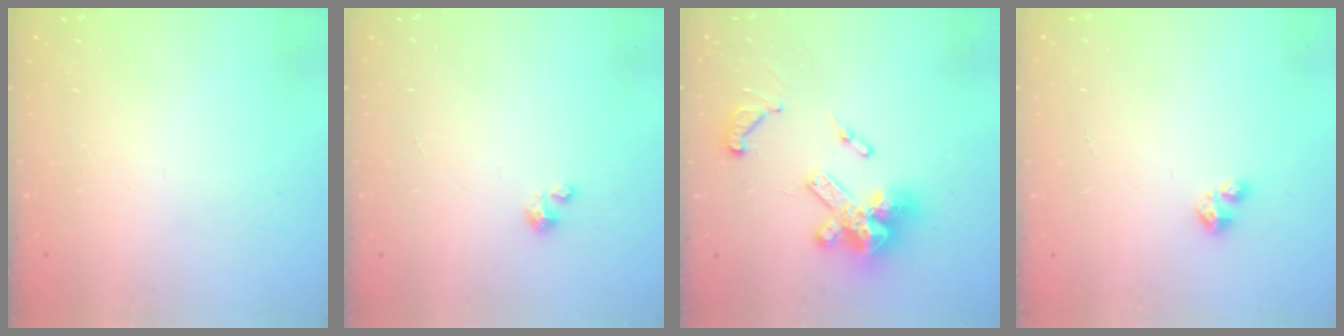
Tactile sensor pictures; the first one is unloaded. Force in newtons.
{"total": 0.6, "press": 0.6, "slide": 0.3}
{"total": 17.4, "press": 17.2, "slide": 2.4}
{"total": 2.1, "press": 2.1, "slide": 0.2}